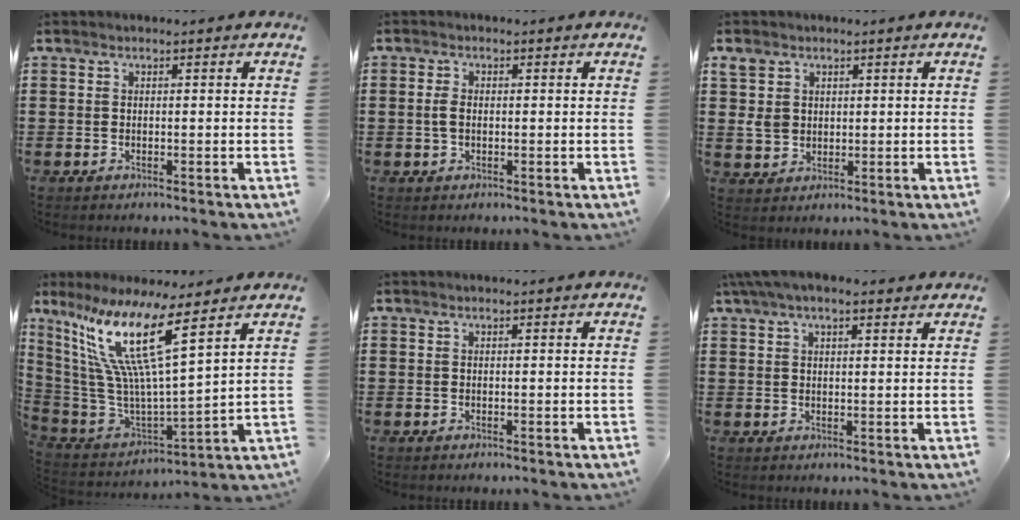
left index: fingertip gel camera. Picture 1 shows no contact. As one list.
[{"total": 2.3, "force": [-0.1, 1.3, 1.8], "torque": [-0.045, 0.002, -0.005]}, {"total": 4.1, "force": [1.2, 3.6, 1.6], "torque": [-0.053, 0.010, 0.018]}, {"total": 14.3, "force": [8.4, 1.8, 11.5], "torque": [-0.274, -0.067, 0.131]}, {"total": 0.0}, {"total": 4.3, "force": [2.8, 1.4, 3.0], "torque": [-0.064, 0.008, 0.050]}]